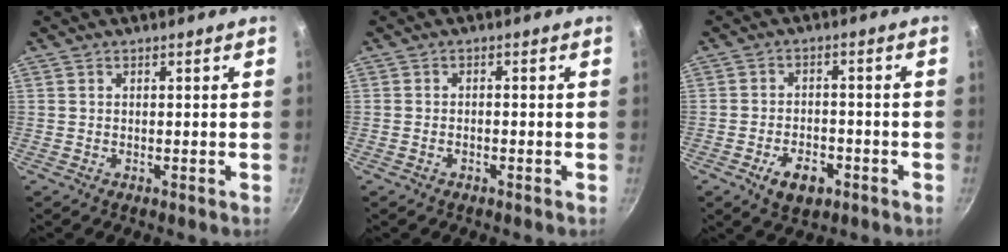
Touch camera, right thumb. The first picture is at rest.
{"total": 1.1, "force": [-0.7, 0.5, 0.7], "torque": [-0.017, 0.011, -0.015]}
{"total": 6.8, "force": [-3.3, 4.0, 4.4], "torque": [-0.059, 0.015, -0.050]}